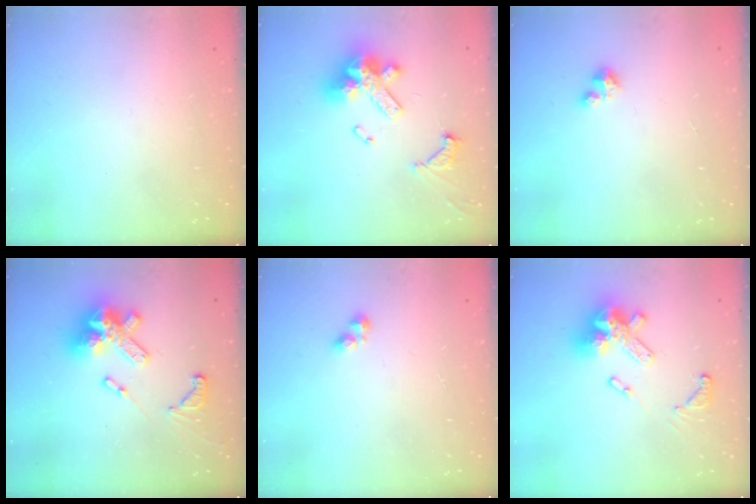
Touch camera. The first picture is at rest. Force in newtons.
{"total": 15.5, "press": 15.4, "slide": 1.8}
{"total": 2.0, "press": 2.0, "slide": 0.3}
{"total": 17.1, "press": 17.0, "slide": 1.0}
{"total": 2.1, "press": 2.0, "slide": 0.3}
{"total": 15.6, "press": 15.4, "slide": 2.0}